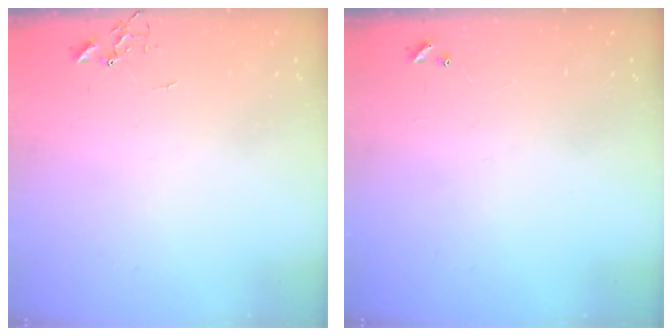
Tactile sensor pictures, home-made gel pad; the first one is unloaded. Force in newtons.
{"total": 0.0}